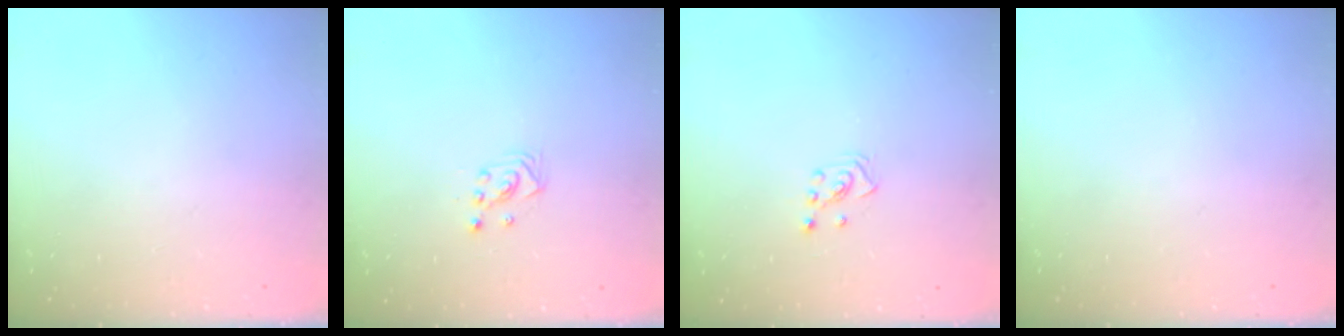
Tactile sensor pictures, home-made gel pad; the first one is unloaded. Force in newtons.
{"total": 2.2, "press": 2.2, "slide": 0.2}
{"total": 2.3, "press": 2.2, "slide": 0.8}
{"total": 0.0}